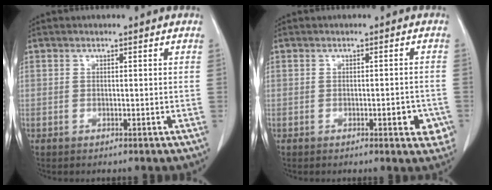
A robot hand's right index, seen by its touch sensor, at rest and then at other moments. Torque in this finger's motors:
{"motor_torque": [0.40, -0.33, 0.13, 0.04]}